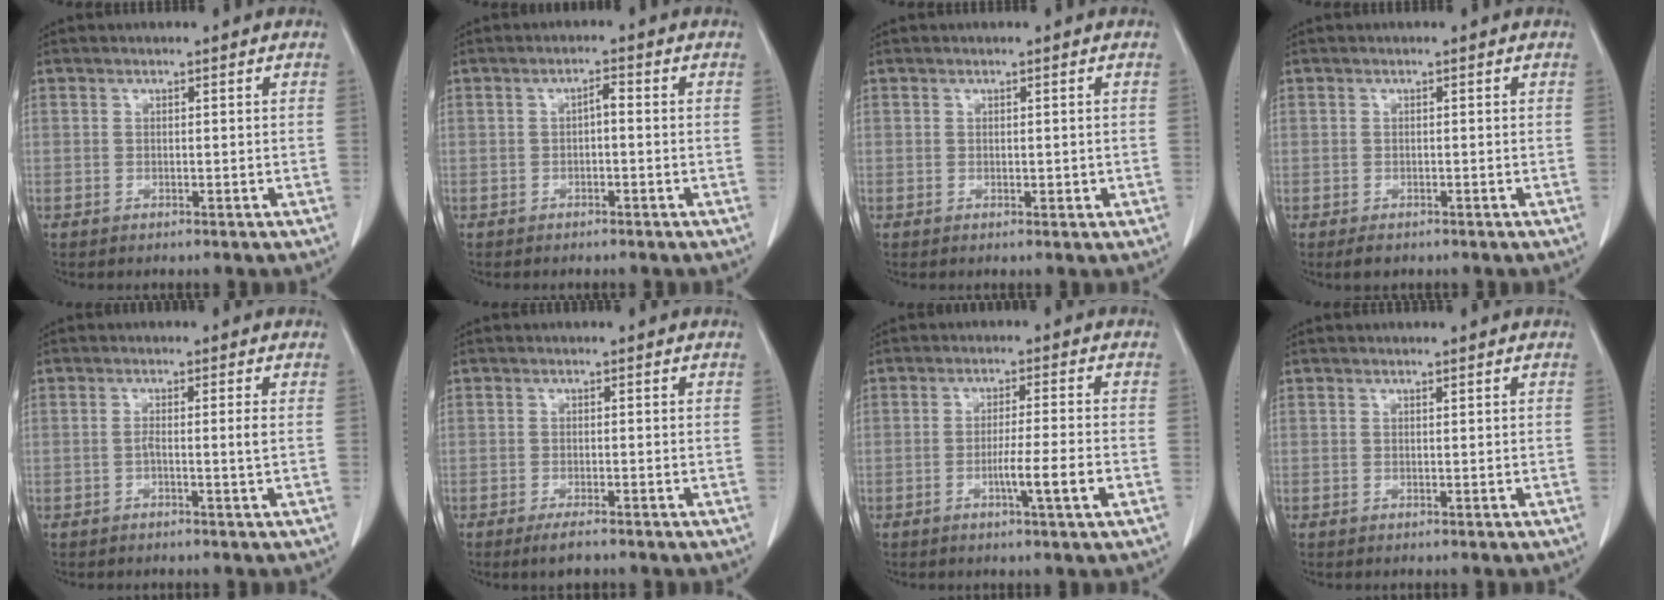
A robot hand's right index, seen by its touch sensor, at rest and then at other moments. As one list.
[{"total": 0.9, "force": [0.0, 0.2, 0.8], "torque": [-0.015, 0.002, 0.000]}, {"total": 1.2, "force": [-0.1, 0.6, 1.0], "torque": [-0.012, -0.002, 0.002]}, {"total": 2.0, "force": [-1.4, 1.1, 0.8], "torque": [-0.019, -0.001, -0.017]}, {"total": 2.1, "force": [-0.4, -0.5, 2.0], "torque": [-0.034, -0.001, -0.007]}, {"total": 2.5, "force": [-1.9, 0.3, 1.6], "torque": [-0.033, -0.006, -0.032]}, {"total": 6.0, "force": [-2.1, -0.6, 5.6], "torque": [-0.088, -0.009, -0.034]}, {"total": 0.0}]